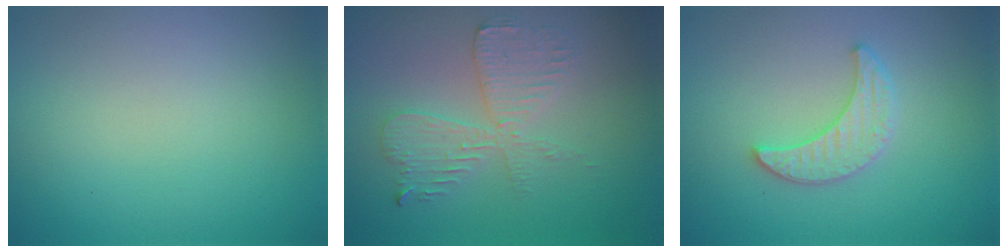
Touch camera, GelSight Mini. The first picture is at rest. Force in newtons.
{"total": 4.1, "press": 3.6, "slide": 2.1}
{"total": 2.9, "press": 2.9, "slide": 0.7}